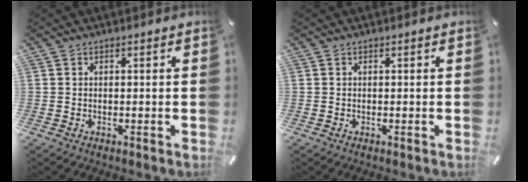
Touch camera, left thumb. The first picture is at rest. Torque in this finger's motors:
{"motor_torque": [0.00, 0.00, 0.00, 0.00, 0.00]}